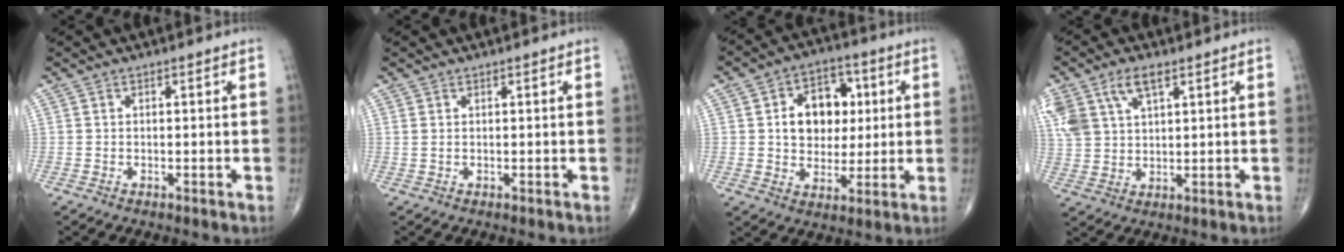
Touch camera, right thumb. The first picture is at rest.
{"total": 0.8, "force": [0.3, 0.2, 0.7], "torque": [-0.026, 0.007, 0.010]}
{"total": 12.5, "force": [2.1, 9.4, 8.0], "torque": [-0.075, 0.008, 0.035]}
{"total": 10.9, "force": [5.4, 5.8, 7.5], "torque": [-0.166, -0.003, 0.110]}